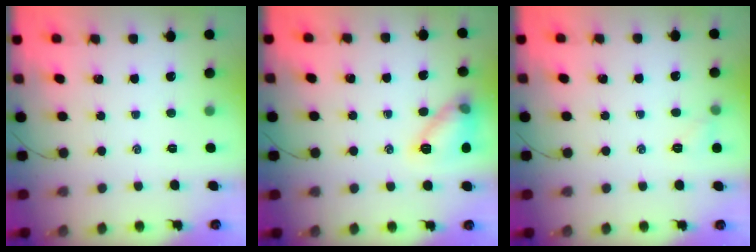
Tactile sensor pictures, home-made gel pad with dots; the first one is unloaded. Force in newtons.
{"total": 11.7, "press": 11.7, "slide": 1.0}
{"total": 5.0, "press": 4.7, "slide": 1.5}